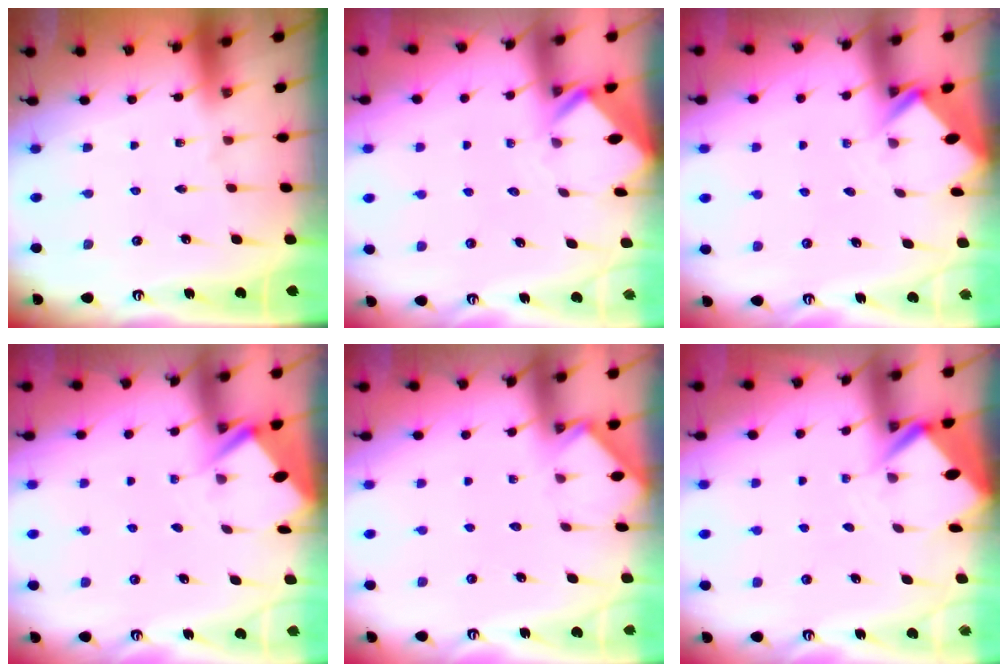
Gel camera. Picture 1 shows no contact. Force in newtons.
{"total": 2.6, "press": 2.6, "slide": 0.1}
{"total": 2.8, "press": 2.8, "slide": 0.2}
{"total": 2.8, "press": 2.8, "slide": 0.3}
{"total": 2.5, "press": 2.5, "slide": 0.4}
{"total": 4.0, "press": 3.9, "slide": 0.3}